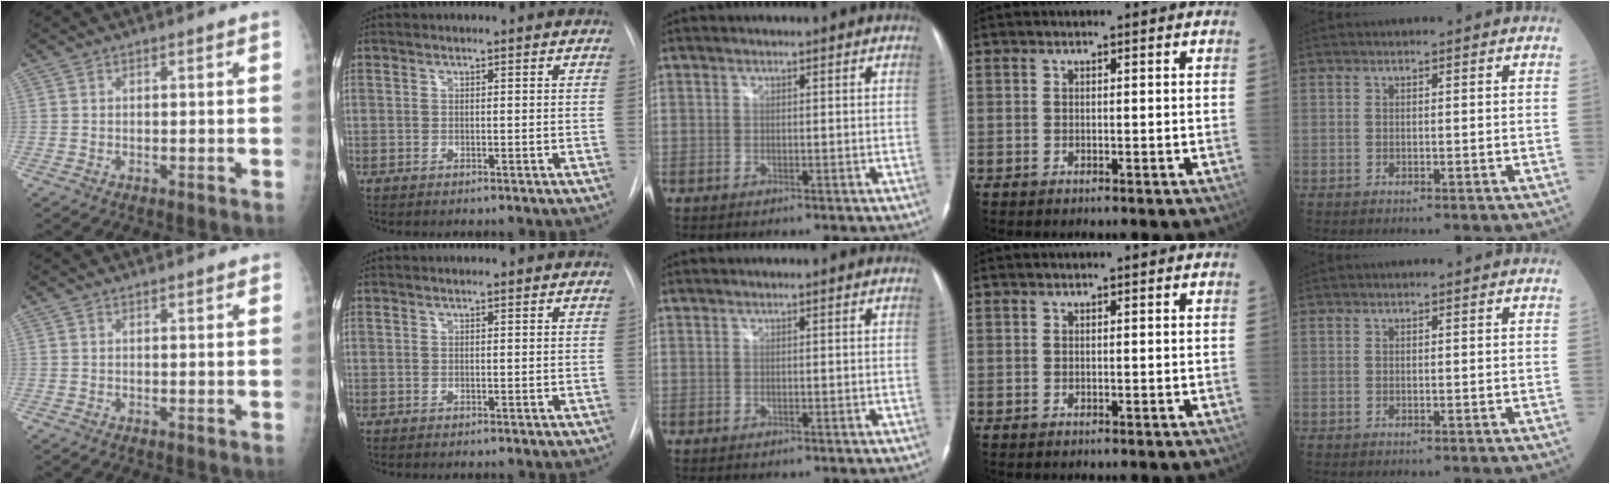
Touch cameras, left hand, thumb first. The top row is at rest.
{"thumb": {"total": 1.0, "force": [0.7, 0.4, 0.6], "torque": [-0.007, -0.001, 0.006]}, "index": {"total": 1.0, "force": [0.8, 0.1, 0.4], "torque": [-0.010, 0.012, 0.014]}}